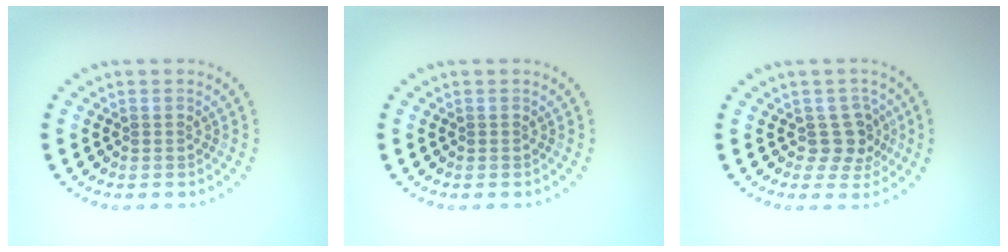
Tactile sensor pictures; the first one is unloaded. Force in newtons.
{"total": 0.0}
{"total": 2.6, "press": 2.1, "slide": 1.5}